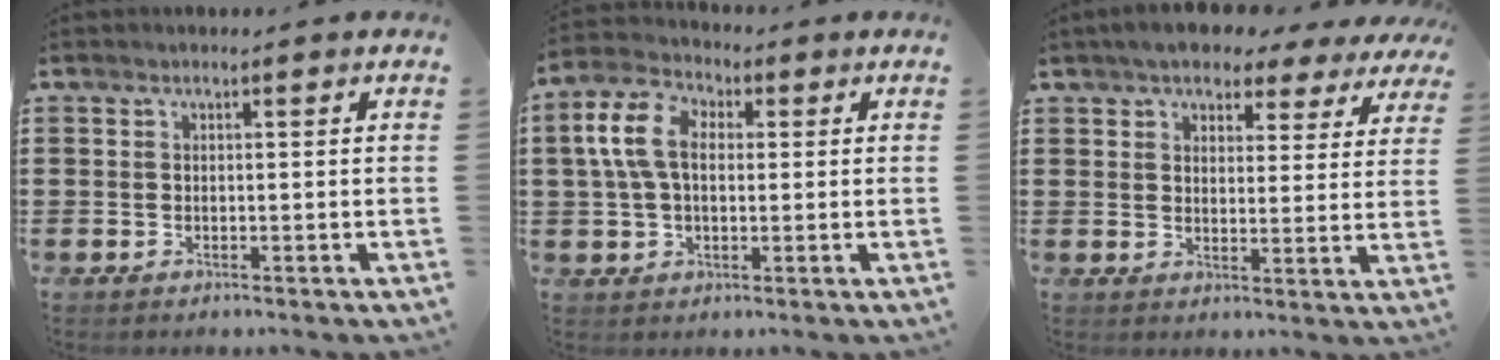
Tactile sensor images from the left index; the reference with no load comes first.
{"total": 8.2, "force": [1.5, 5.2, 6.1], "torque": [-0.156, 0.011, 0.019]}
{"total": 5.3, "force": [4.7, 1.8, 1.6], "torque": [-0.048, -0.011, 0.083]}